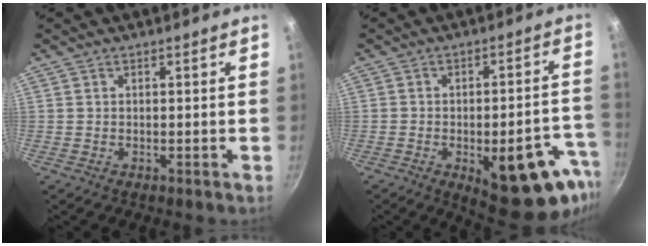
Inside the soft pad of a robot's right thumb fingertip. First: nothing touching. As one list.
[{"total": 19.2, "force": [-8.0, 7.9, 15.6], "torque": [-0.134, 0.023, -0.094]}]